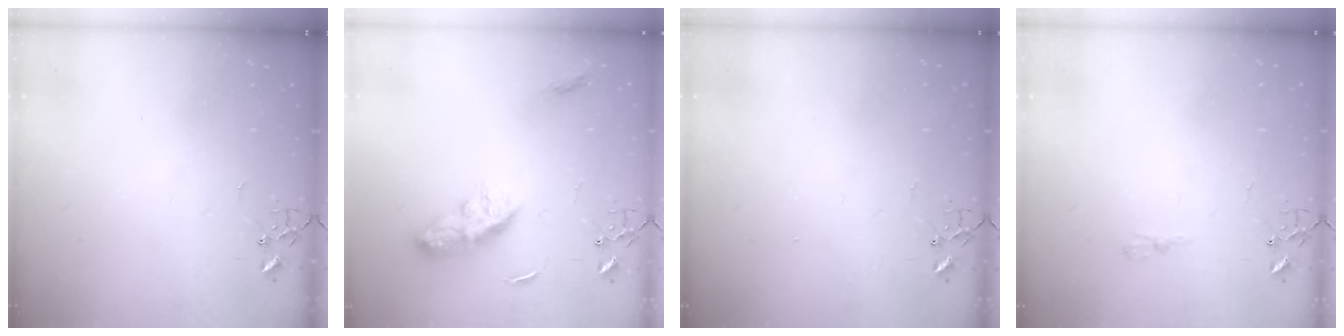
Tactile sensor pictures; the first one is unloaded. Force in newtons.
{"total": 8.8, "press": 8.8, "slide": 0.0}
{"total": 1.1, "press": 1.1, "slide": 0.1}
{"total": 4.8, "press": 4.8, "slide": 0.5}